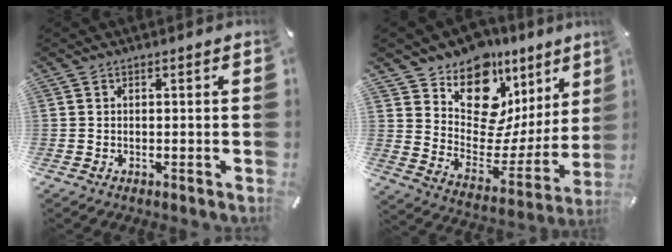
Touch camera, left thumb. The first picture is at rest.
{"total": 15.1, "force": [11.0, 8.9, 5.4], "torque": [-0.080, -0.121, 0.191]}